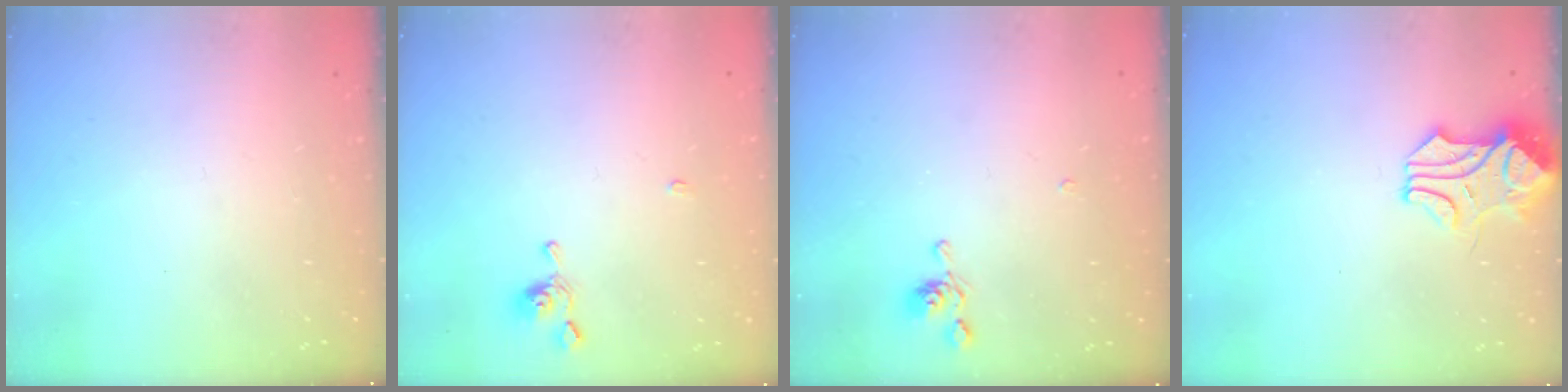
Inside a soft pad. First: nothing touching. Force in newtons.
{"total": 2.2, "press": 2.2, "slide": 0.3}
{"total": 6.2, "press": 6.2, "slide": 0.2}
{"total": 1.1, "press": 0.5, "slide": 1.0}